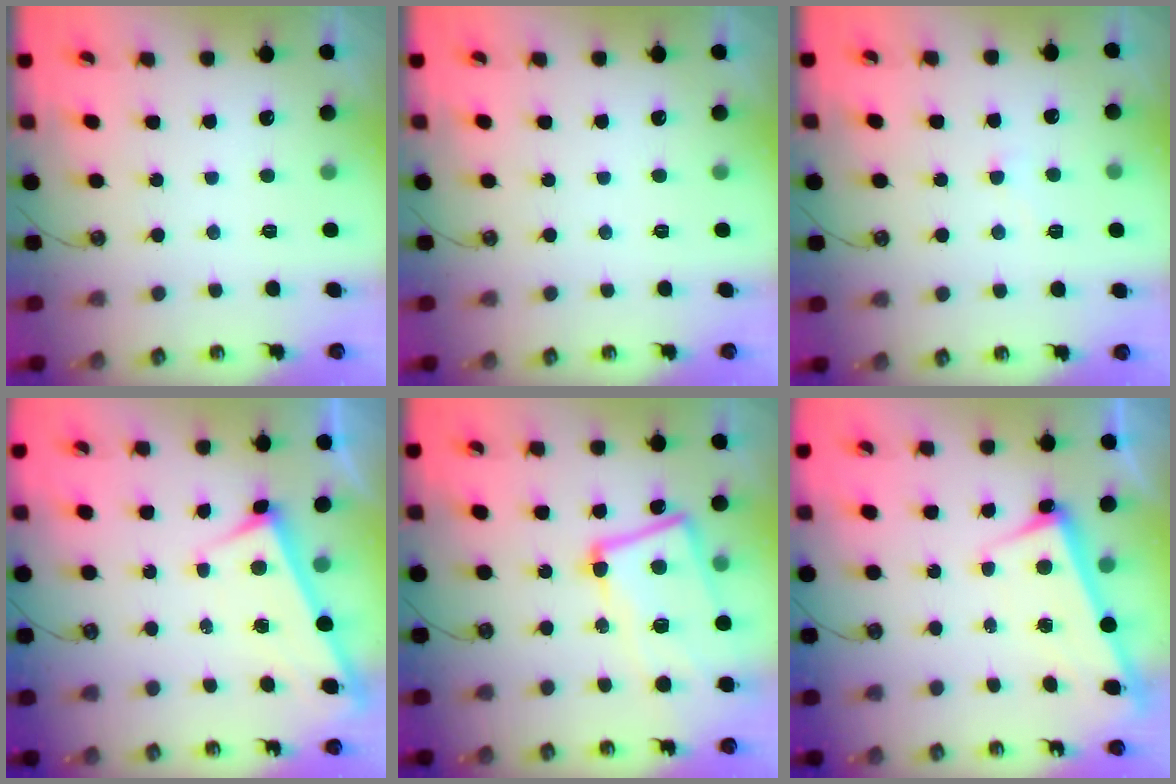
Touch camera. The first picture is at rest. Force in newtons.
{"total": 0.0}
{"total": 4.9, "press": 4.9, "slide": 0.3}
{"total": 3.2, "press": 3.2, "slide": 0.1}
{"total": 10.7, "press": 10.5, "slide": 2.3}
{"total": 2.6, "press": 2.5, "slide": 0.5}